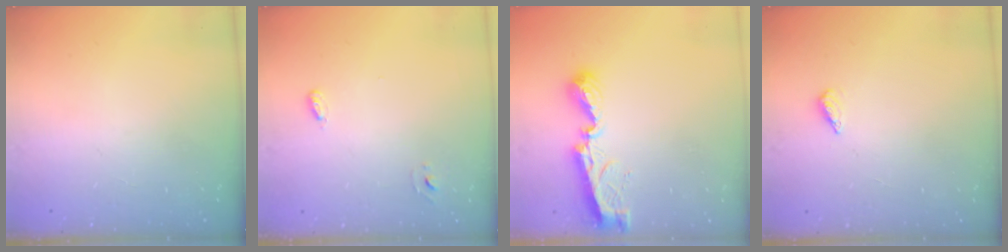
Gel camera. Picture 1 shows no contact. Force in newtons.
{"total": 2.6, "press": 2.5, "slide": 0.6}
{"total": 9.2, "press": 9.2, "slide": 0.6}
{"total": 2.1, "press": 1.9, "slide": 0.8}